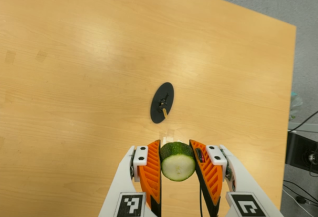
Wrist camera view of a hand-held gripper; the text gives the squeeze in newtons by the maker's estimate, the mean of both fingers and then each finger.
{"total": 10.5, "left": 9.5, "right": 11.5}